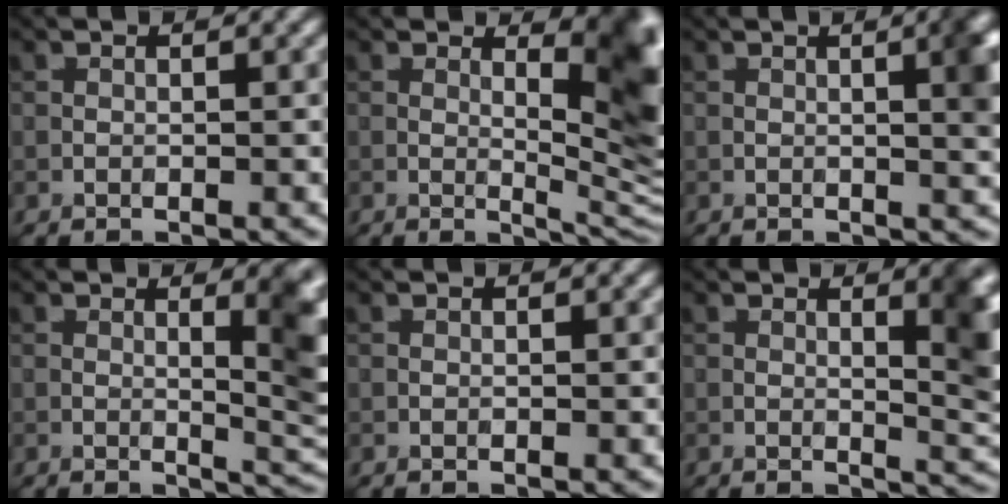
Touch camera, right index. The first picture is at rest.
{"total": 9.5, "force": [2.4, 3.5, 8.5], "torque": [-0.093, -0.008, 0.044]}
{"total": 4.3, "force": [0.5, 1.3, 4.0], "torque": [-0.038, 0.010, 0.007]}
{"total": 5.9, "force": [0.9, 1.6, 5.6], "torque": [-0.053, -0.001, 0.016]}
{"total": 0.0}
{"total": 5.3, "force": [1.1, 1.6, 4.9], "torque": [-0.044, -0.001, 0.018]}